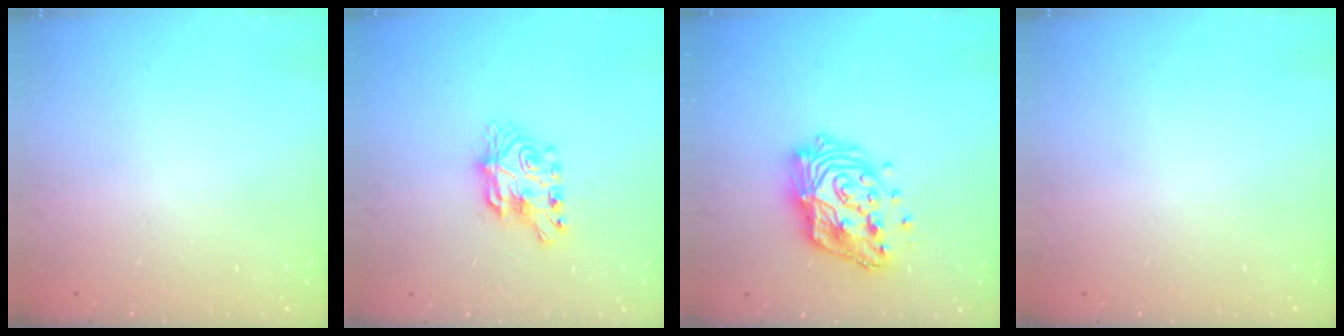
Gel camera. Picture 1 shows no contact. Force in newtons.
{"total": 7.7, "press": 7.6, "slide": 0.7}
{"total": 15.9, "press": 15.9, "slide": 1.0}
{"total": 0.0}